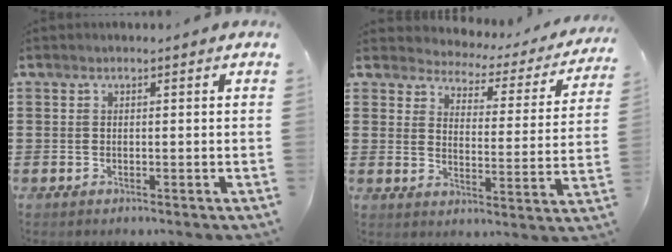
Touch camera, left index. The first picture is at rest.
{"total": 2.6, "force": [2.5, 0.6, 0.1], "torque": [-0.025, -0.026, 0.033]}